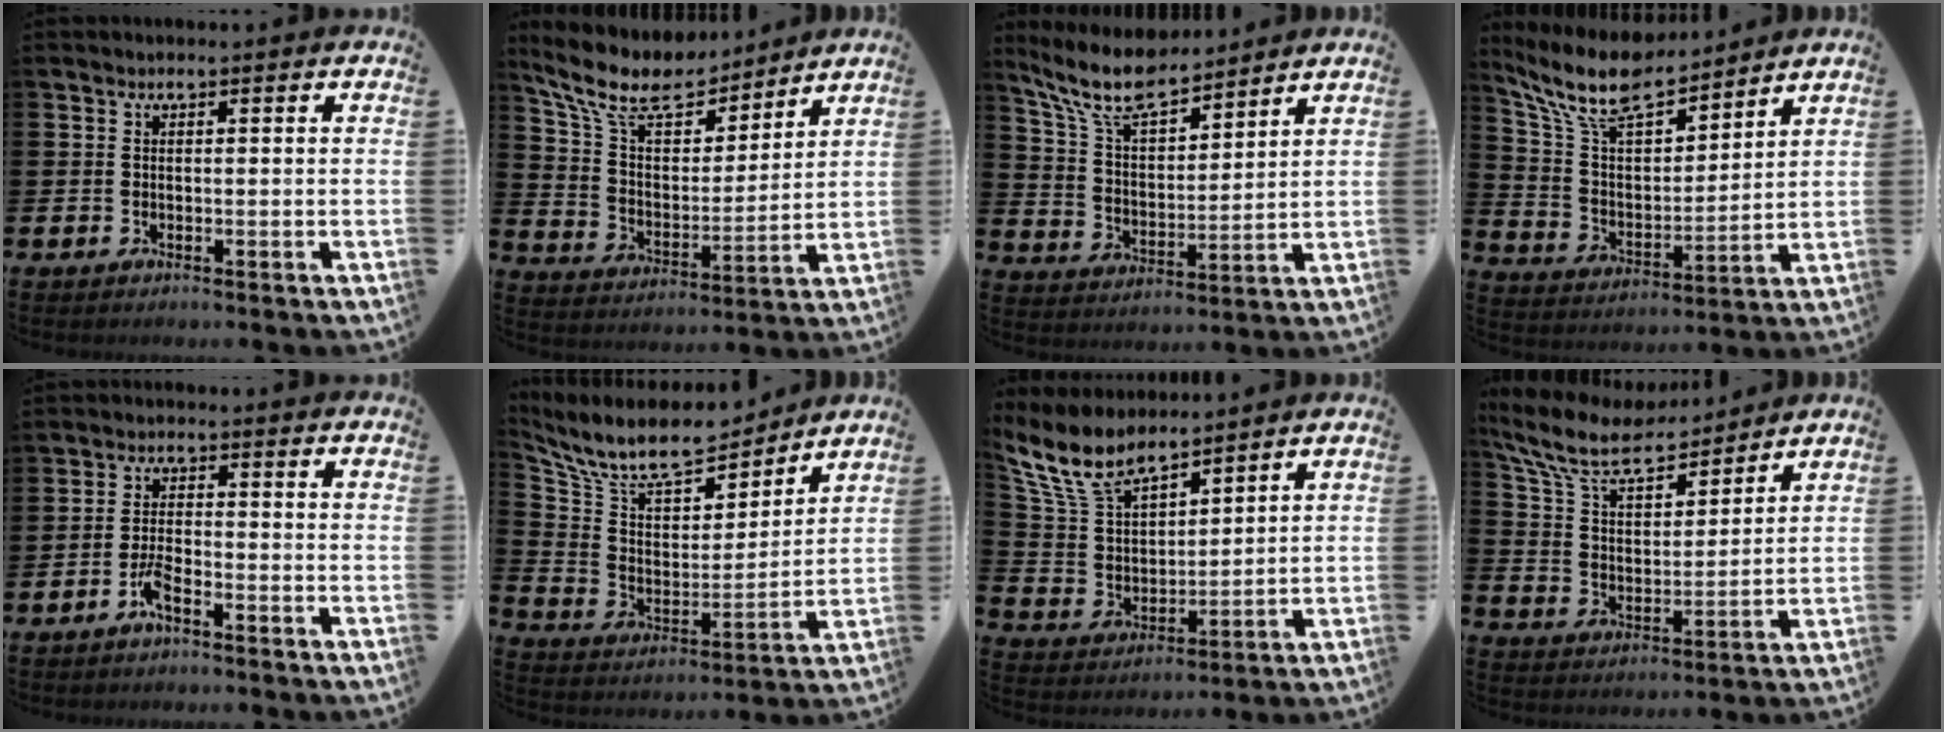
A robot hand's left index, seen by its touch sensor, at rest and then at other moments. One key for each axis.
{"total": 10.9, "fx": 9.3, "fy": 4.1, "fz": 4.0, "tx": -0.122, "ty": -0.055, "tz": 0.166}
{"total": 9.0, "fx": 8.0, "fy": 2.0, "fz": 3.7, "tx": -0.106, "ty": -0.034, "tz": 0.146}
{"total": 10.5, "fx": 9.4, "fy": 2.6, "fz": 4.0, "tx": -0.125, "ty": -0.053, "tz": 0.168}
{"total": 3.0, "fx": -2.0, "fy": 0.6, "fz": 2.1, "tx": -0.049, "ty": 0.005, "tz": -0.038}
{"total": 10.5, "fx": 9.6, "fy": 3.1, "fz": 3.0, "tx": -0.104, "ty": -0.065, "tz": 0.168}
{"total": 9.0, "fx": 7.8, "fy": 2.9, "fz": 3.3, "tx": -0.102, "ty": -0.032, "tz": 0.145}
{"total": 10.0, "fx": 8.7, "fy": 3.0, "fz": 3.9, "tx": -0.121, "ty": -0.049, "tz": 0.155}